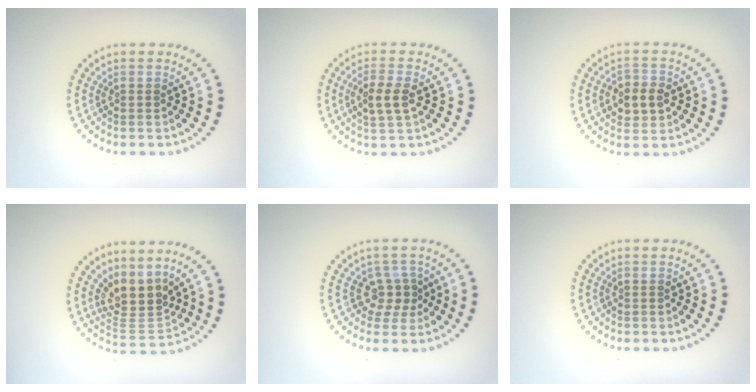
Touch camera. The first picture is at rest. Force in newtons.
{"total": 2.7, "press": 2.6, "slide": 0.7}
{"total": 3.0, "press": 2.9, "slide": 0.4}
{"total": 3.9, "press": 2.8, "slide": 2.6}
{"total": 2.4, "press": 1.8, "slide": 1.6}
{"total": 0.0}